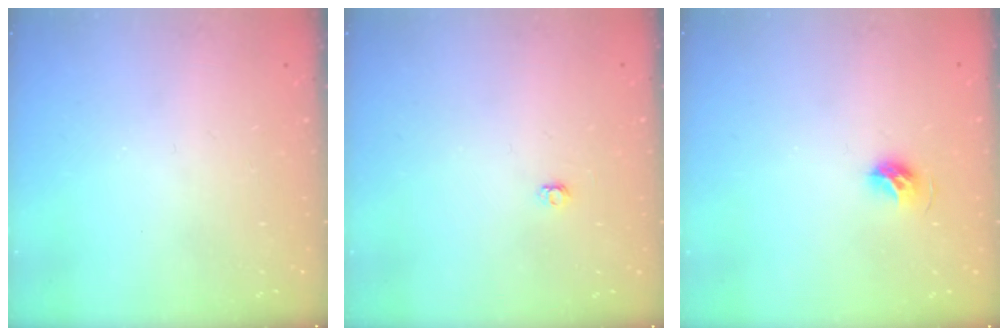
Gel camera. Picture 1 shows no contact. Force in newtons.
{"total": 2.9, "press": 2.9, "slide": 0.3}
{"total": 6.6, "press": 6.5, "slide": 1.2}